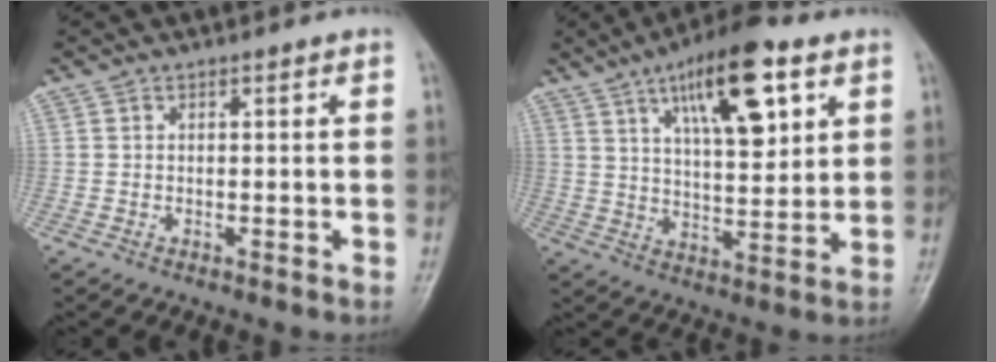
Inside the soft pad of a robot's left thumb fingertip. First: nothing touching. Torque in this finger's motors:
{"motor_torque": [0.61, 0.70, 1.40, -1.39, 0.25]}